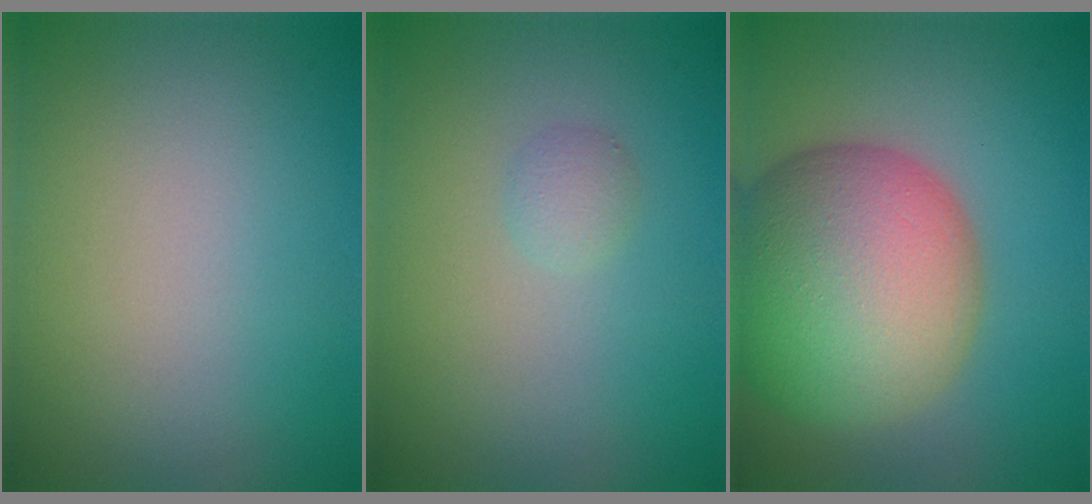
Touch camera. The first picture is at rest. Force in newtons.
{"total": 1.0, "press": 1.0, "slide": 0.1}
{"total": 13.9, "press": 13.9, "slide": 0.9}